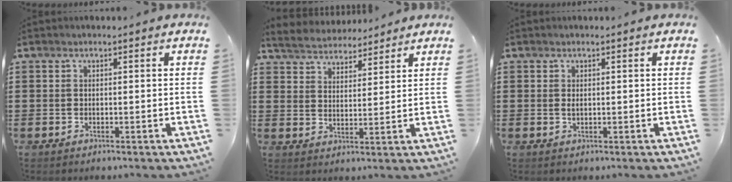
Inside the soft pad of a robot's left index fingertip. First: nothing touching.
{"total": 4.2, "force": [4.1, 0.7, -0.1], "torque": [-0.018, -0.018, 0.073]}
{"total": 0.7, "force": [0.1, 0.3, 0.7], "torque": [-0.015, 0.001, 0.001]}